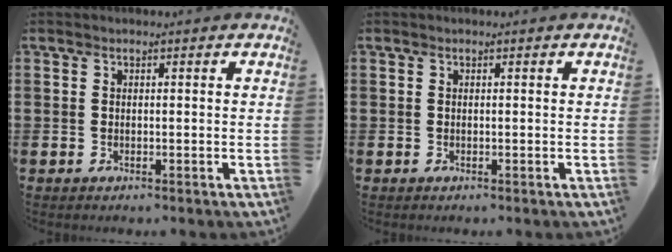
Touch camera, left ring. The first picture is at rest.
{"total": 0.0}